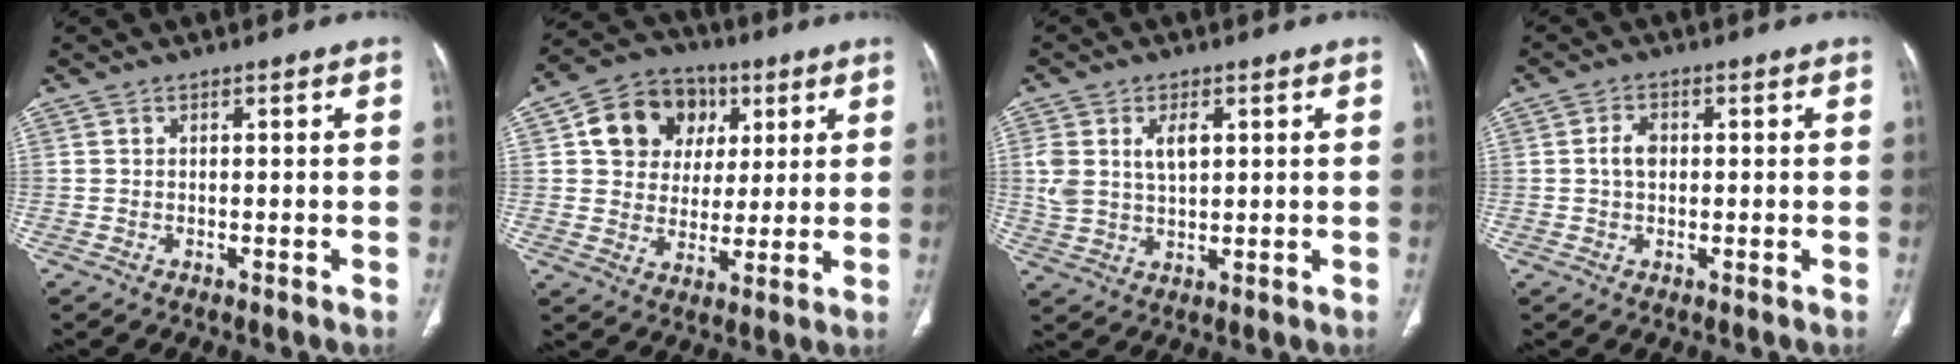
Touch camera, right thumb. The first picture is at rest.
{"total": 13.8, "force": [4.6, 11.6, 6.0], "torque": [-0.066, 0.003, 0.077]}
{"total": 7.2, "force": [2.1, 4.1, 5.5], "torque": [-0.103, -0.003, 0.047]}
{"total": 3.2, "force": [0.2, 2.2, 2.3], "torque": [-0.043, 0.007, 0.000]}